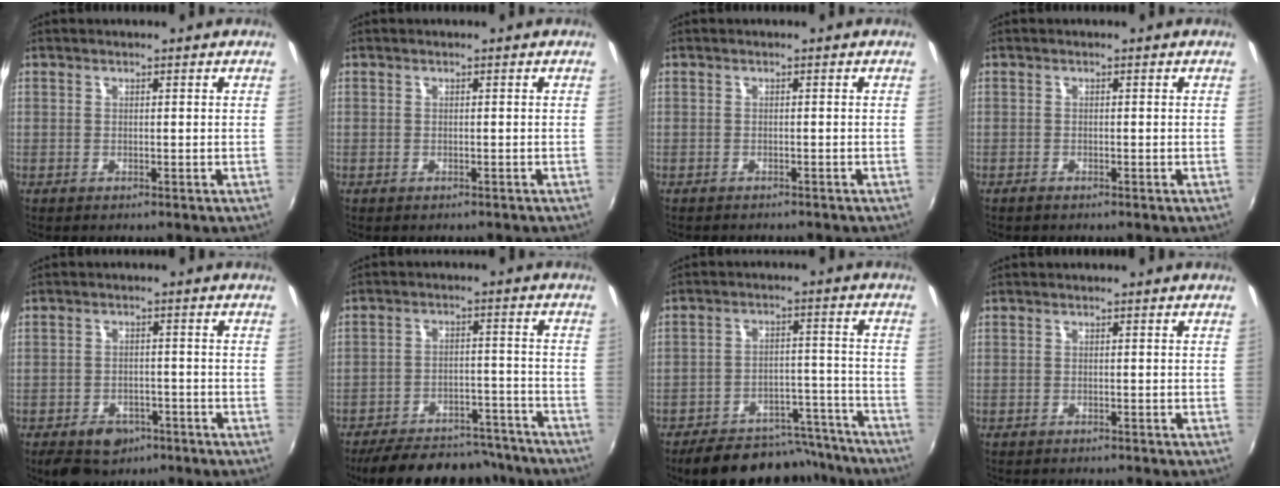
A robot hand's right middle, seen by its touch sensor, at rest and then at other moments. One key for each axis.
{"total": 0.0}
{"total": 1.9, "fx": -1.8, "fy": 0.3, "fz": 0.6, "tx": -0.017, "ty": -0.010, "tz": -0.025}
{"total": 0.9, "fx": -0.8, "fy": 0.3, "fz": 0.3, "tx": -0.007, "ty": -0.004, "tz": -0.017}
{"total": 7.8, "fx": -5.2, "fy": 4.8, "fz": 3.3, "tx": -0.077, "ty": 0.001, "tz": -0.069}
{"total": 20.0, "fx": -17.3, "fy": 6.6, "fz": 7.4, "tx": -0.145, "ty": 0.023, "tz": -0.220}
{"total": 16.4, "fx": -14.5, "fy": 5.7, "fz": 5.0, "tx": -0.092, "ty": 0.040, "tz": -0.180}
{"total": 2.1, "fx": -2.0, "fy": 0.2, "fz": 0.6, "tx": -0.018, "ty": -0.010, "tz": -0.030}